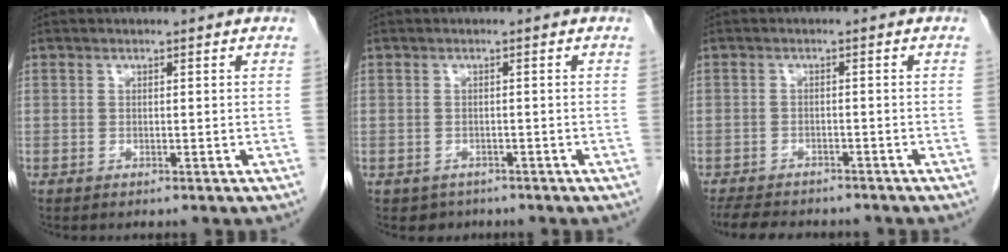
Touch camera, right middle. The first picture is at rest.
{"total": 2.1, "force": [-1.5, 1.5, 0.0], "torque": [-0.007, 0.005, -0.020]}
{"total": 9.4, "force": [-8.2, 3.0, 3.6], "torque": [-0.066, -0.005, -0.113]}